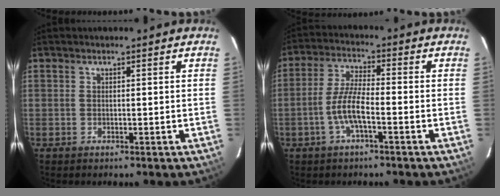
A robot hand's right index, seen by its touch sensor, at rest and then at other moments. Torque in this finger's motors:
{"motor_torque": [1.44, -0.62, 0.69, 0.18]}